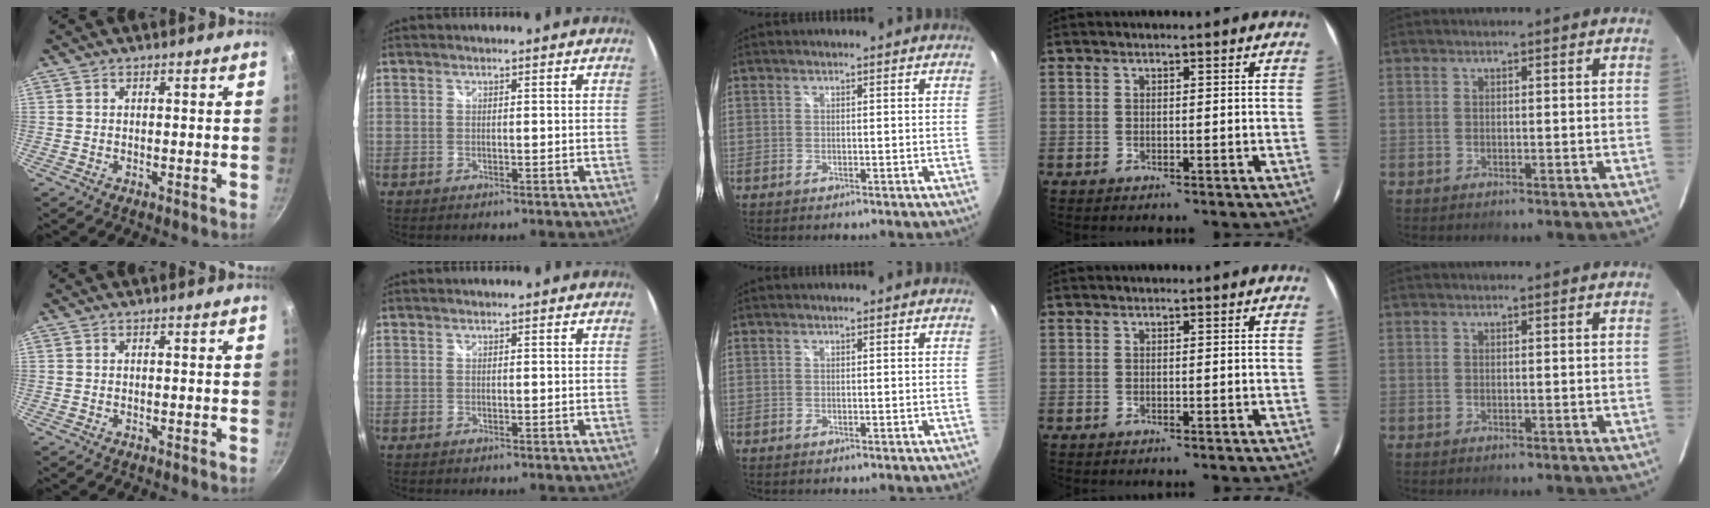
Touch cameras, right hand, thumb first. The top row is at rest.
{}